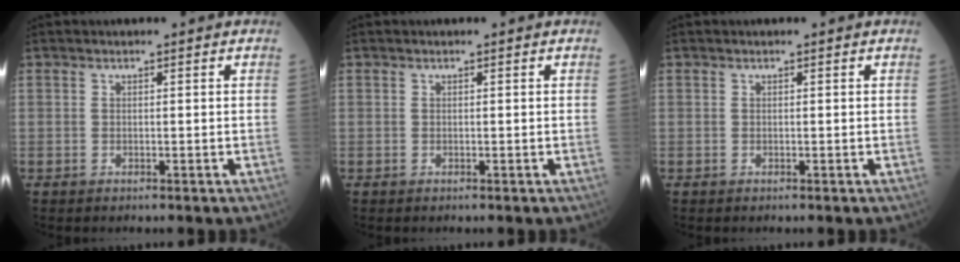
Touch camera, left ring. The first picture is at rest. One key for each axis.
{"total": 0.0}
{"total": 0.0}